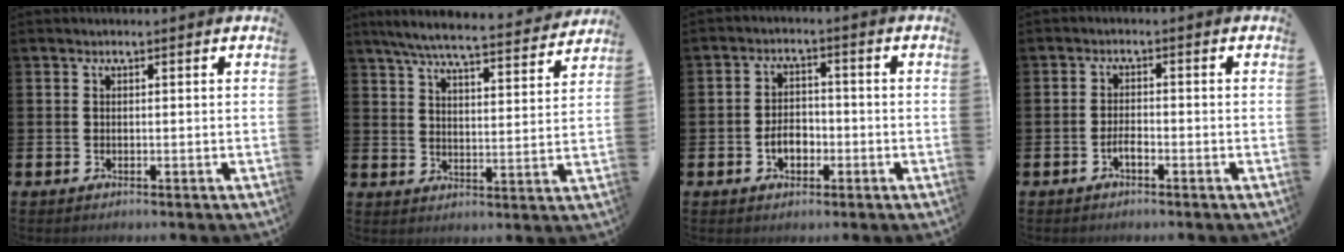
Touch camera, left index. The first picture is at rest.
{"total": 7.2, "force": [6.7, 0.5, 2.8], "torque": [-0.071, -0.045, 0.114]}
{"total": 3.7, "force": [-1.3, 2.4, 2.4], "torque": [-0.037, 0.002, -0.028]}
{"total": 1.7, "force": [-0.9, 0.6, 1.3], "torque": [-0.033, 0.006, -0.017]}